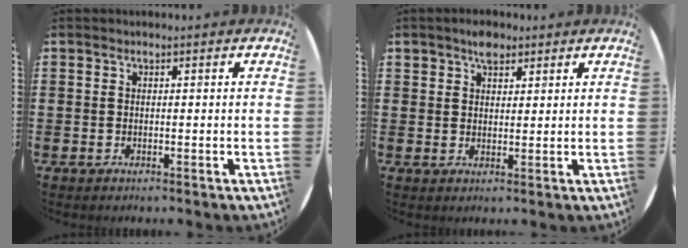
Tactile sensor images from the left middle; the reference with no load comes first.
{"total": 2.7, "force": [2.2, 1.4, 0.8], "torque": [-0.003, -0.002, 0.037]}